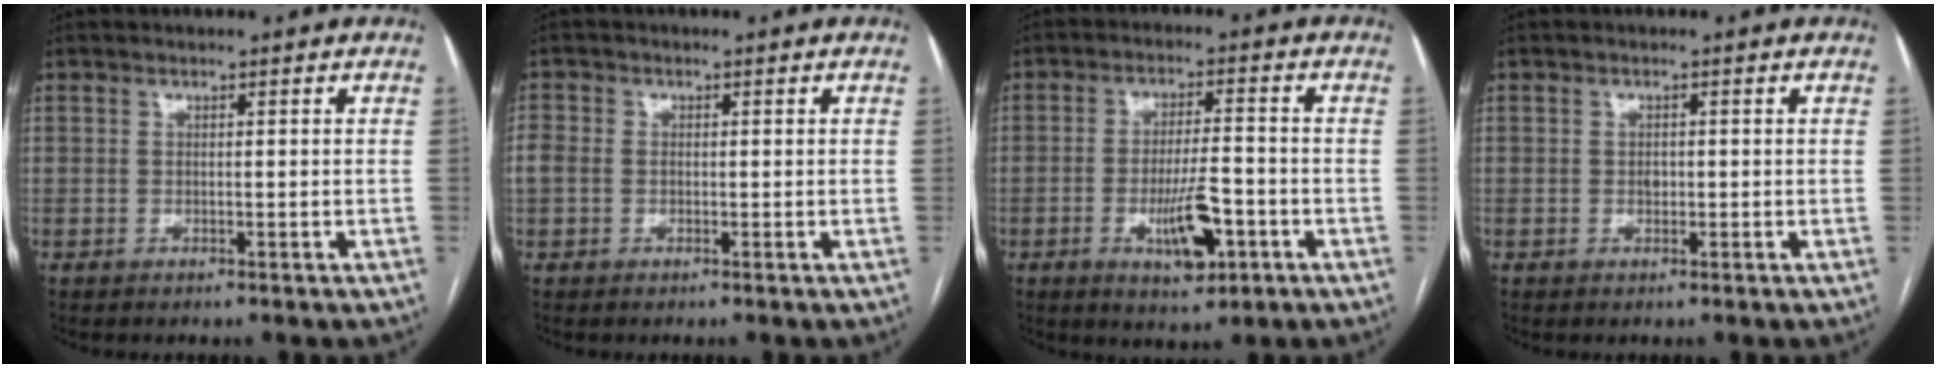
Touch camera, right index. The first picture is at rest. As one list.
[{"total": 2.6, "force": [-0.2, 2.2, 1.4], "torque": [-0.045, 0.013, -0.003]}, {"total": 7.9, "force": [-2.9, 2.1, 7.0], "torque": [-0.124, -0.005, -0.042]}, {"total": 0.8, "force": [0.0, 0.6, 0.6], "torque": [-0.008, 0.003, 0.001]}]